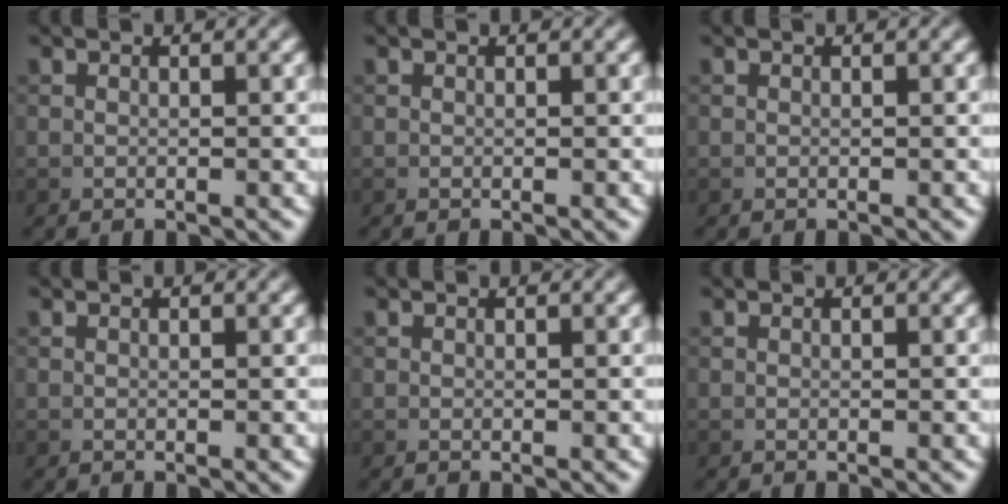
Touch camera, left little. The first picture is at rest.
{"total": 0.0}
{"total": 0.0}
{"total": 0.0}
{"total": 0.0}
{"total": 0.0}